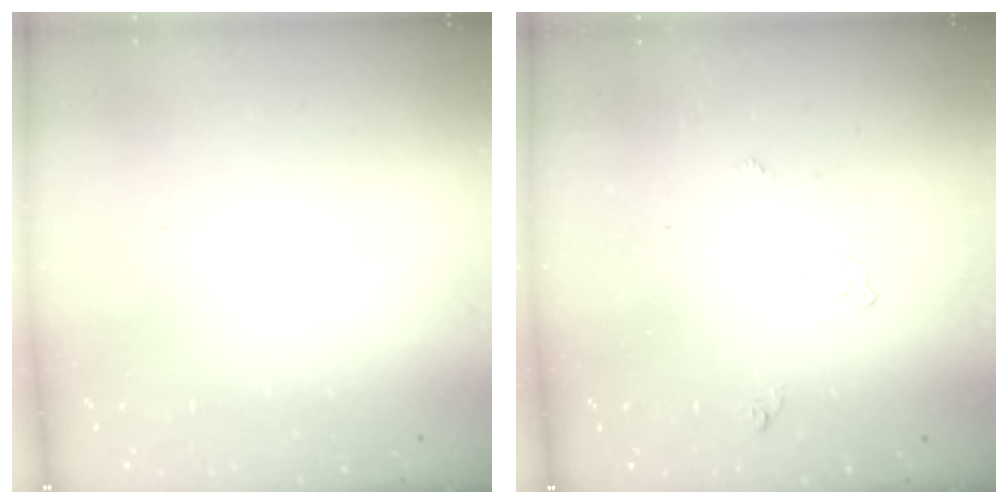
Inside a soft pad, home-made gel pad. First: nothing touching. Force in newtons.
{"total": 3.4, "press": 3.4, "slide": 0.6}